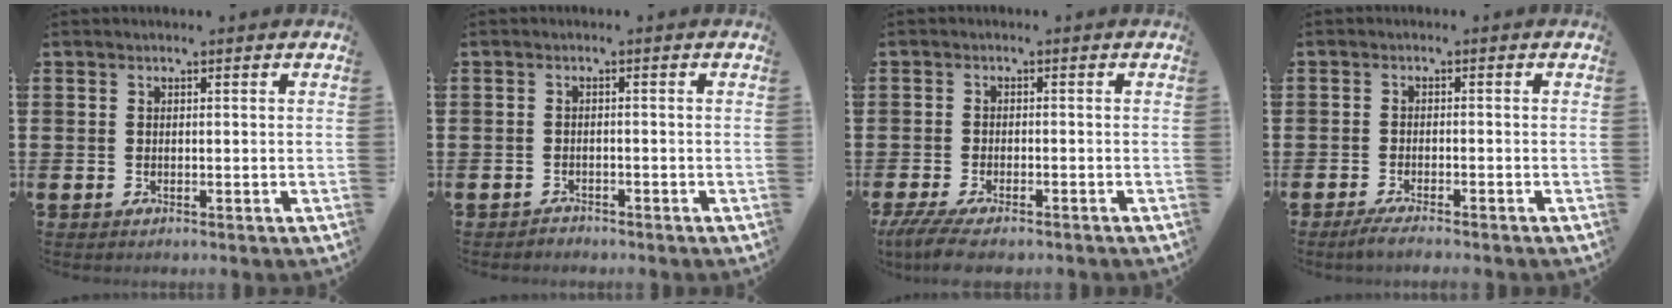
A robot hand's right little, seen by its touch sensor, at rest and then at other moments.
{"total": 0.9, "force": [-0.9, 0.2, -0.1], "torque": [0.000, 0.002, -0.020]}
{"total": 3.1, "force": [-2.3, 0.7, 1.9], "torque": [-0.045, -0.002, -0.047]}
{"total": 1.8, "force": [-1.5, 0.0, 1.1], "torque": [-0.017, 0.001, -0.028]}